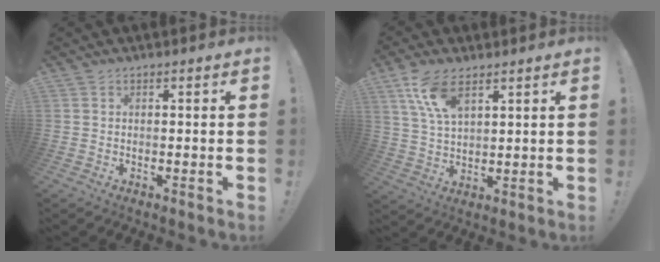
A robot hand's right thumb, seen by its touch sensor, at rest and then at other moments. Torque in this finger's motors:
{"motor_torque": [0.09, 1.61, 0.49, -0.15, 0.06]}